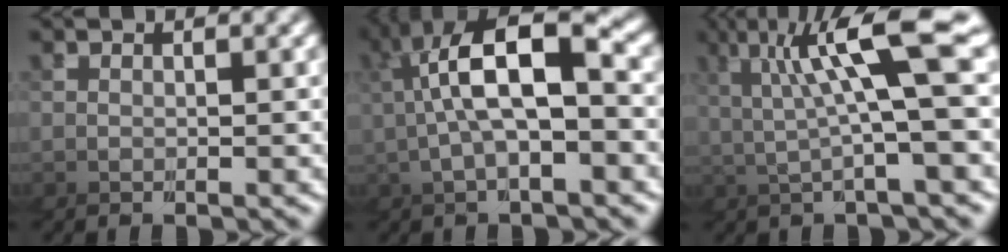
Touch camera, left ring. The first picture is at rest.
{"total": 6.7, "force": [1.8, 2.7, 5.9], "torque": [-0.114, 0.029, 0.016]}
{"total": 5.3, "force": [1.8, -0.8, 4.9], "torque": [-0.083, 0.036, 0.022]}